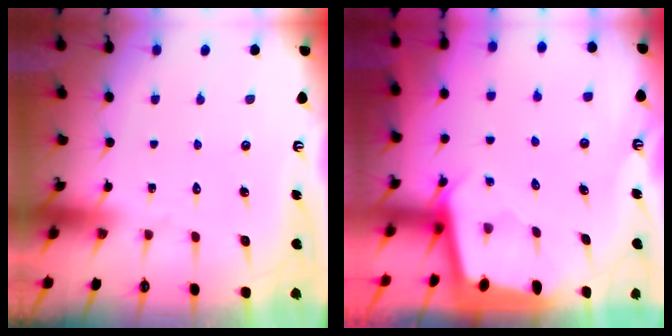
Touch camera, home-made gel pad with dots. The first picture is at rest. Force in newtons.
{"total": 1.9, "press": 1.9, "slide": 0.1}